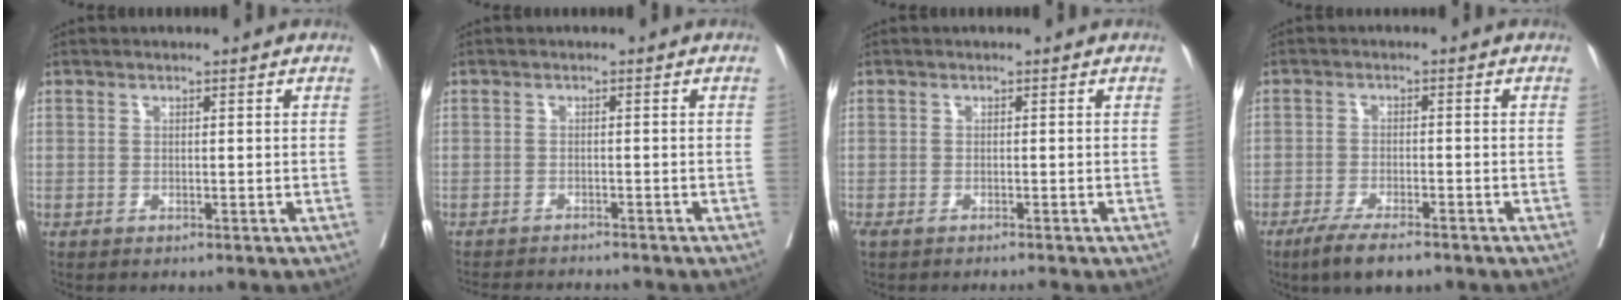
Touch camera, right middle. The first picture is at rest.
{"total": 7.8, "force": [-7.4, 0.6, 2.4], "torque": [-0.026, -0.006, -0.103]}
{"total": 2.5, "force": [-2.2, 0.1, 1.1], "torque": [-0.013, -0.005, -0.036]}
{"total": 6.2, "force": [-4.6, 1.2, 4.0], "torque": [-0.068, -0.011, -0.075]}